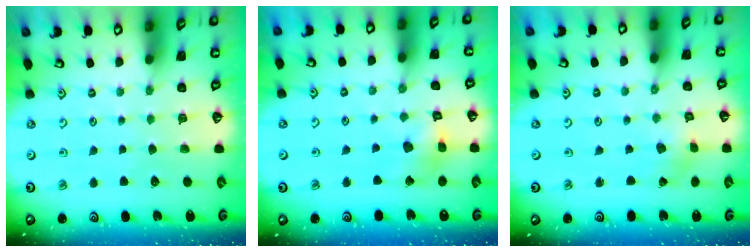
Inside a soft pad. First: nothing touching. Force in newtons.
{"total": 10.0, "press": 10.0, "slide": 1.2}
{"total": 0.8, "press": 0.7, "slide": 0.3}